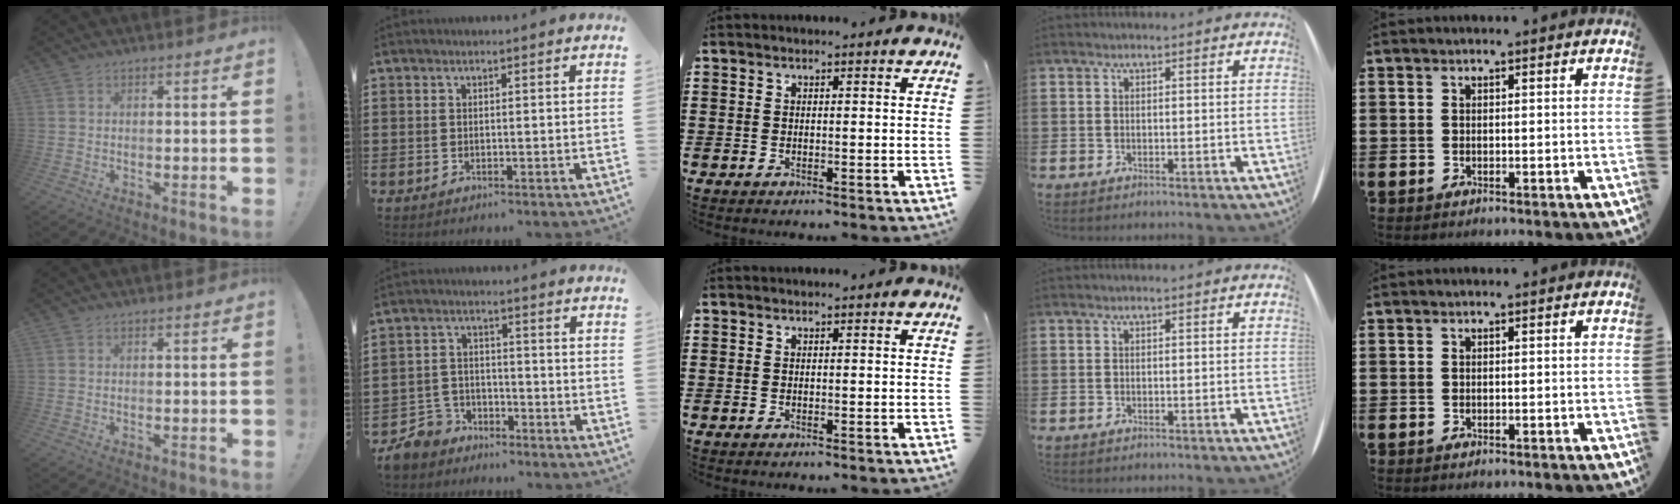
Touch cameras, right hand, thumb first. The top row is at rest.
{"index": {"total": 5.5, "force": [-4.7, 2.6, 0.9], "torque": [-0.055, 0.004, -0.105]}}